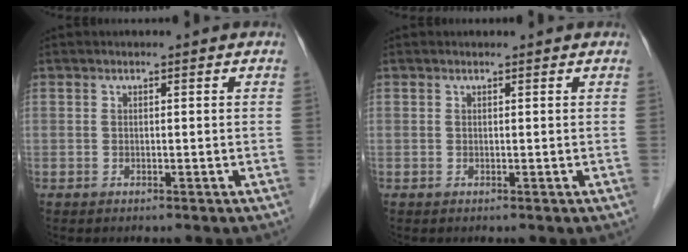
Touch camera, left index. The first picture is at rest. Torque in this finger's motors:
{"motor_torque": [0.22, -0.15, 0.02, -0.01]}